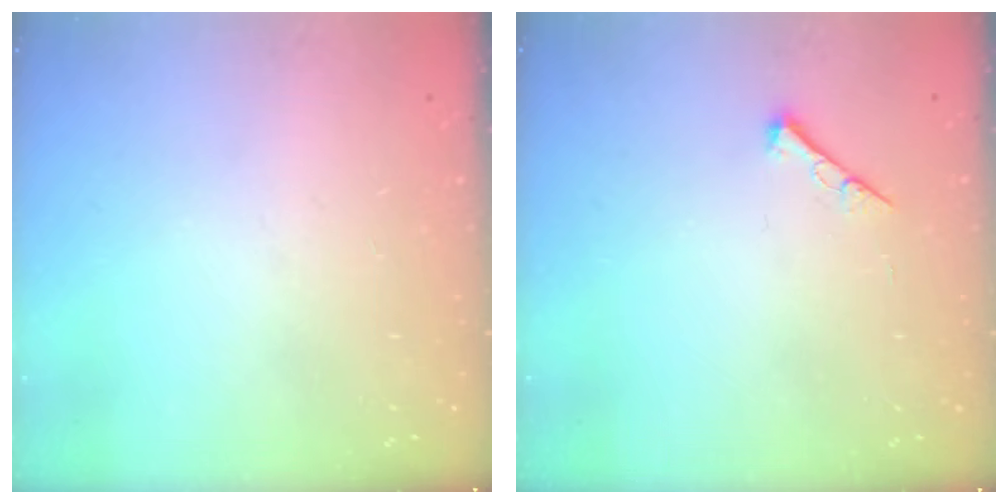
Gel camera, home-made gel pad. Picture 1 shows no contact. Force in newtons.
{"total": 4.3, "press": 4.3, "slide": 0.5}